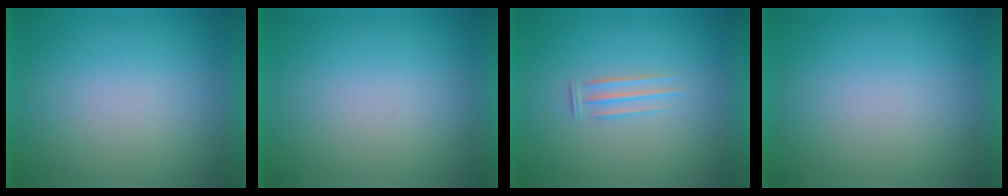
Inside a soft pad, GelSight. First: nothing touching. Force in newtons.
{"total": 0.0}
{"total": 1.6}
{"total": 1.2}